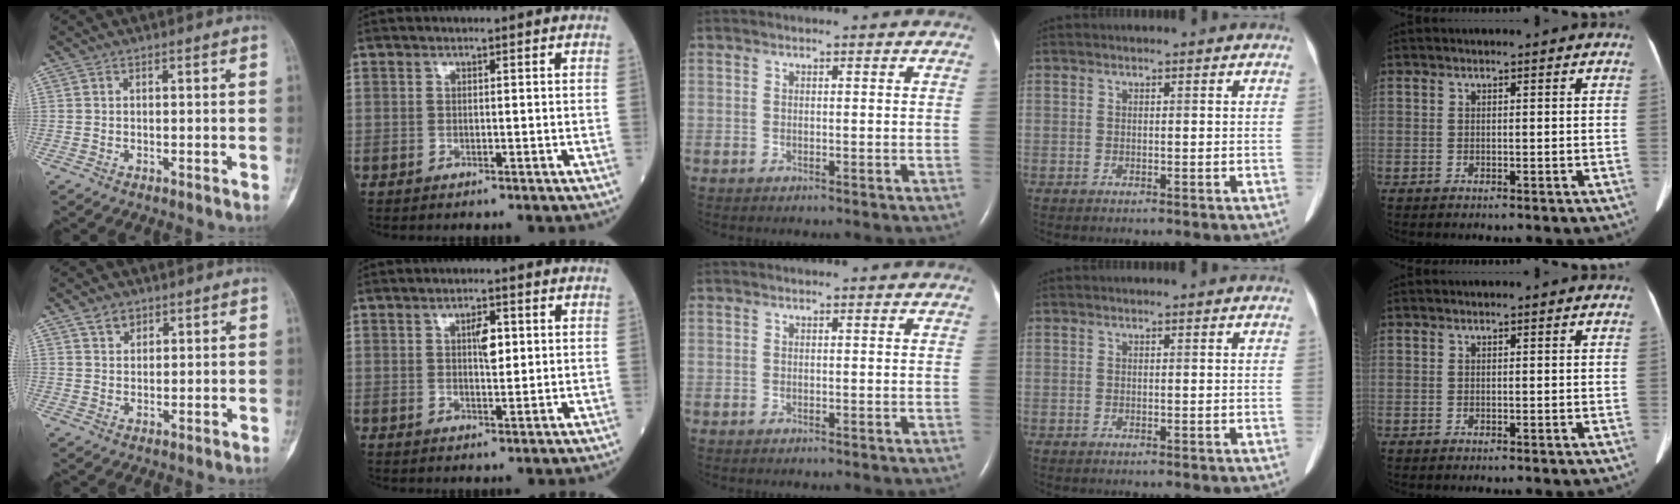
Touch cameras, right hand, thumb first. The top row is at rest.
{"thumb": {"total": 3.1, "force": [2.0, 2.0, 1.1], "torque": [-0.007, -0.011, 0.037]}, "index": {"total": 3.2, "force": [0.8, 1.2, 2.9], "torque": [-0.047, 0.003, 0.013]}}